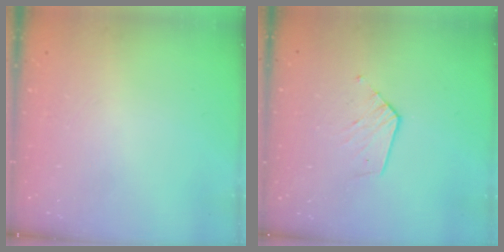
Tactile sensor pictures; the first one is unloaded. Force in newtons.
{"total": 6.0, "press": 6.0, "slide": 0.5}